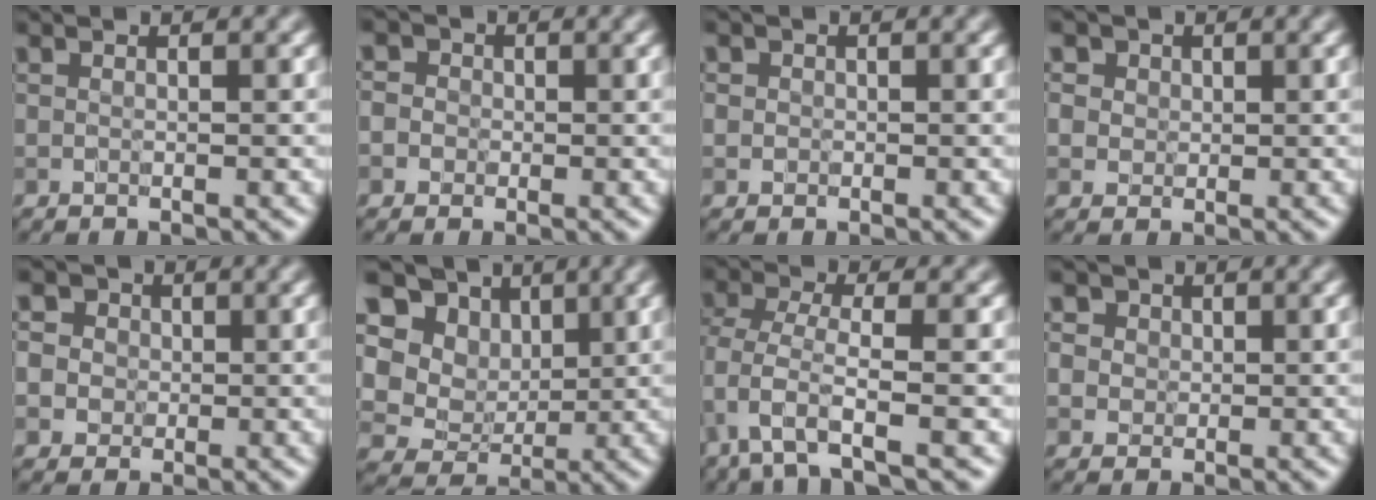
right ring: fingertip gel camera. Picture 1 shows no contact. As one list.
[{"total": 3.6, "force": [0.2, 3.5, 0.9], "torque": [0.016, 0.026, -0.026]}, {"total": 0.8, "force": [0.0, 0.8, 0.0], "torque": [0.010, -0.005, -0.004]}, {"total": 3.2, "force": [1.6, 2.6, 0.9], "torque": [-0.011, 0.006, 0.022]}, {"total": 6.4, "force": [2.5, 5.5, 2.3], "torque": [-0.022, 0.028, 0.009]}, {"total": 11.1, "force": [3.8, 9.2, 4.8], "torque": [-0.105, 0.026, 0.050]}, {"total": 3.7, "force": [-2.0, 0.9, 3.0], "torque": [-0.067, -0.006, -0.047]}, {"total": 3.7, "force": [1.9, 3.0, 1.2], "torque": [-0.009, 0.008, 0.020]}]